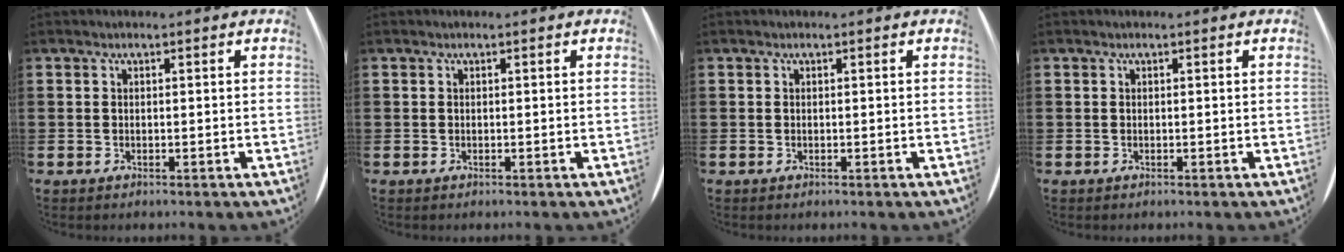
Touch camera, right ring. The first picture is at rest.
{"total": 0.0}
{"total": 0.0}
{"total": 0.0}